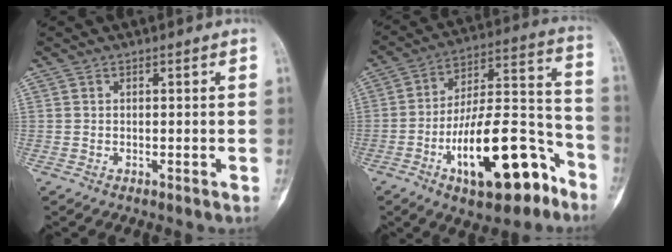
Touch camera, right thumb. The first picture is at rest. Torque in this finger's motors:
{"motor_torque": [2.68, 1.77, 1.79, -0.97, 0.47]}